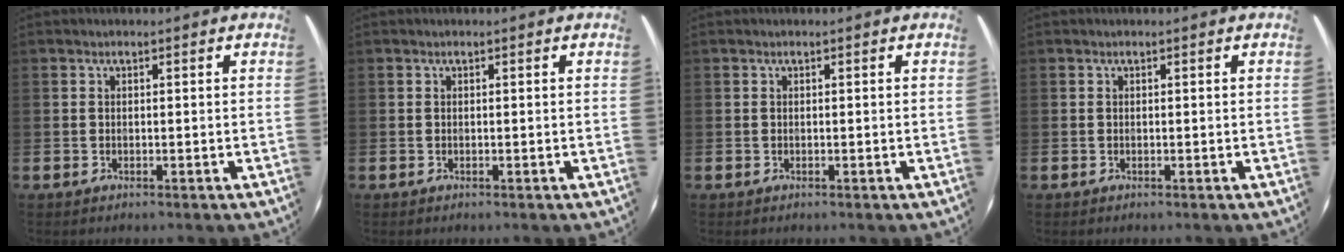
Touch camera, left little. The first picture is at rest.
{"total": 0.0}
{"total": 0.0}
{"total": 0.0}